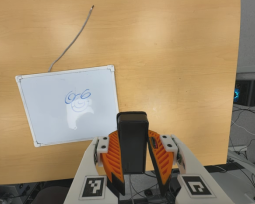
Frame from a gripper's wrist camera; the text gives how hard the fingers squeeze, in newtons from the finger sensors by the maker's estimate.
{"total": 8.3, "left": 6.7, "right": 9.8}